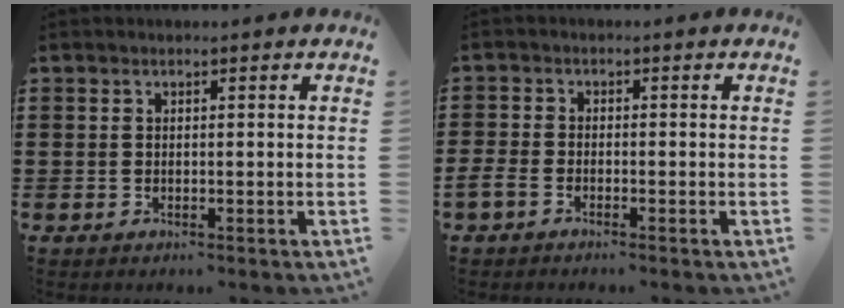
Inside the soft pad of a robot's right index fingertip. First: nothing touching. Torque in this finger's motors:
{"motor_torque": [0.07, 0.10, 0.04, 0.00]}